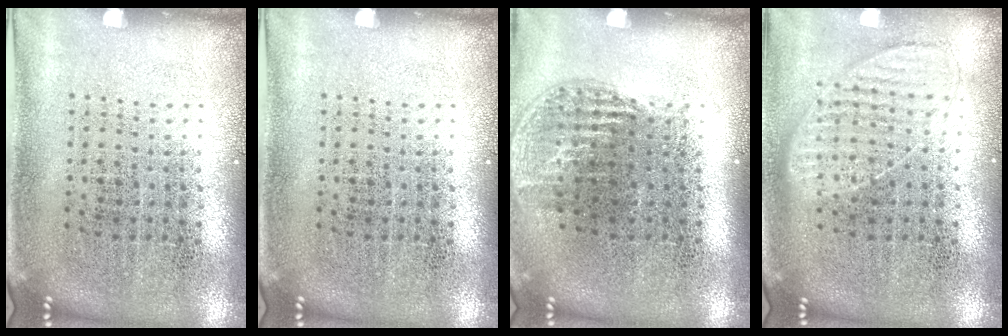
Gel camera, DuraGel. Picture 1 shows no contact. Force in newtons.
{"total": 0.0}
{"total": 1.1, "press": 1.0, "slide": 0.6}
{"total": 0.9, "press": 0.9, "slide": 0.2}